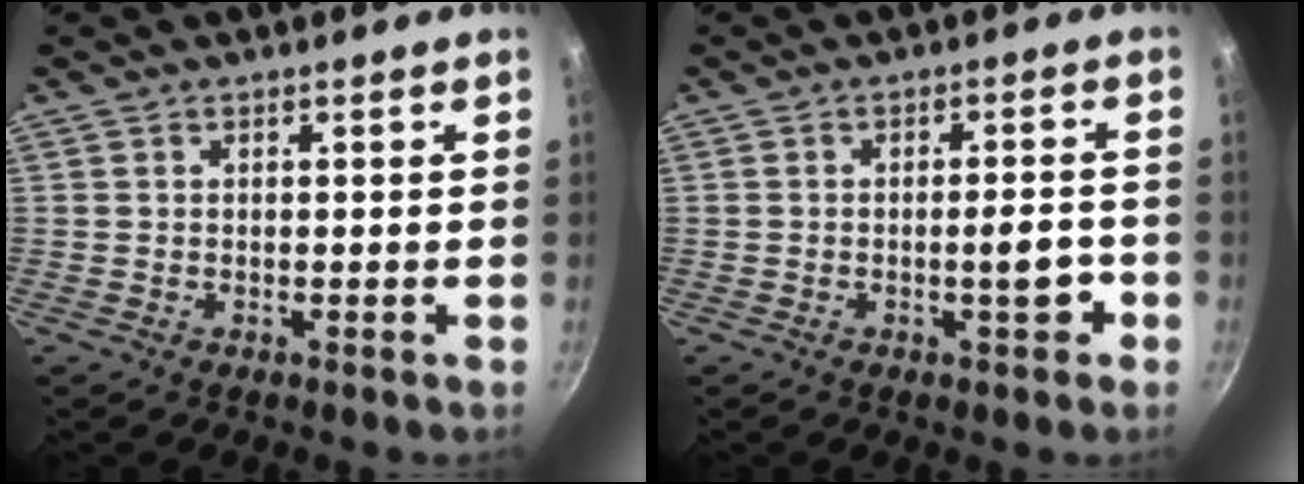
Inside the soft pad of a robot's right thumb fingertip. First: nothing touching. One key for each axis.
{"total": 4.6, "fx": -1.7, "fy": 1.5, "fz": 4.0, "tx": -0.041, "ty": 0.018, "tz": -0.025}